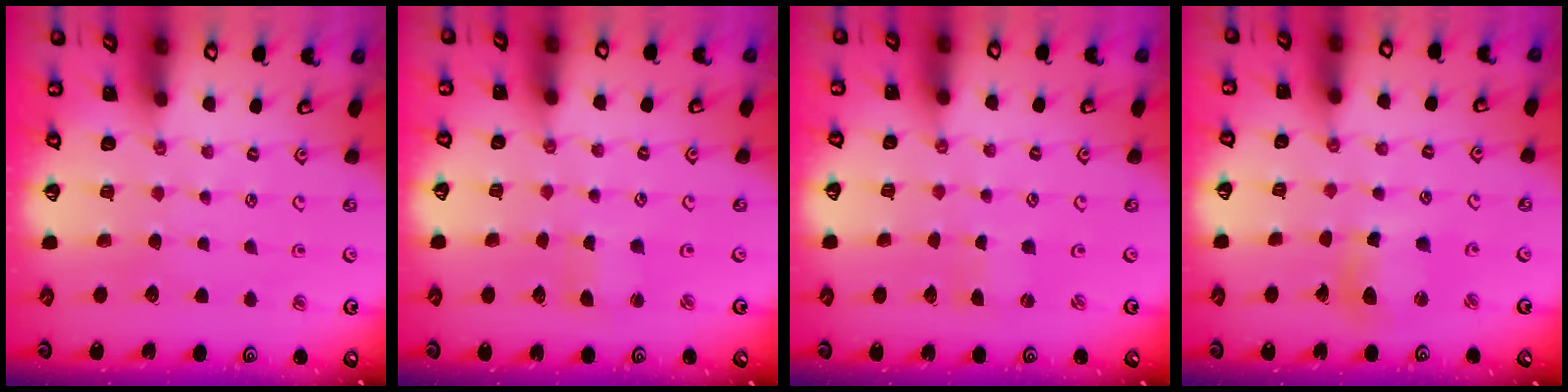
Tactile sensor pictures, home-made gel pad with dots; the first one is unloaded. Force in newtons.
{"total": 2.3, "press": 2.3, "slide": 0.3}
{"total": 0.7, "press": 0.7, "slide": 0.2}
{"total": 9.0, "press": 9.0, "slide": 1.0}